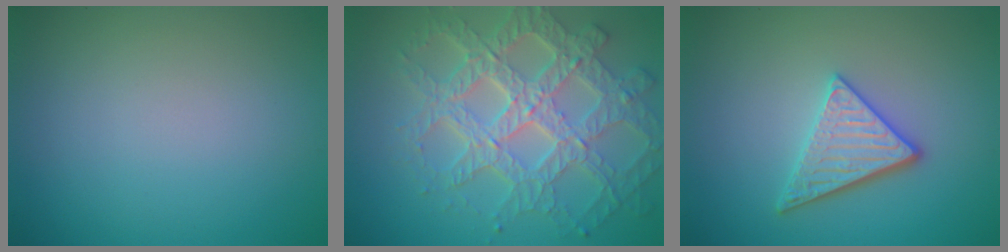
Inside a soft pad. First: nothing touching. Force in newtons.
{"total": 7.7, "press": 5.8, "slide": 5.1}
{"total": 3.3, "press": 3.0, "slide": 1.5}